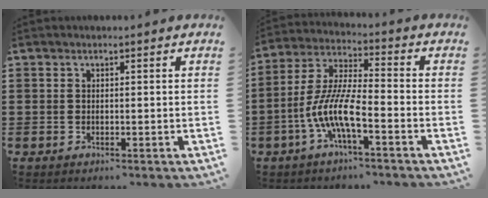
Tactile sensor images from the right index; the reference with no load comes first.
{"total": 9.2, "force": [-4.0, 2.0, 8.0], "torque": [-0.190, -0.012, -0.082]}